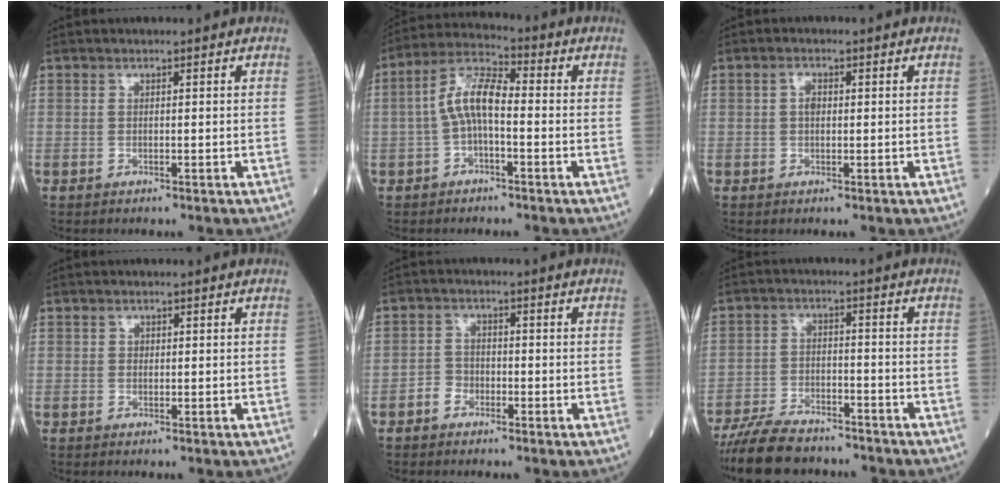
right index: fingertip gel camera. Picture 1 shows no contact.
{"total": 7.4, "force": [-0.8, 2.5, 6.9], "torque": [-0.141, 0.023, -0.020]}
{"total": 1.7, "force": [0.2, 1.0, 1.4], "torque": [-0.026, 0.004, 0.002]}
{"total": 0.6, "force": [0.1, 0.6, 0.3], "torque": [-0.001, 0.001, 0.001]}
{"total": 2.5, "force": [-1.4, 1.9, 0.8], "torque": [-0.010, 0.009, -0.031]}
{"total": 10.3, "force": [-8.9, 3.0, 4.1], "torque": [-0.073, -0.016, -0.149]}